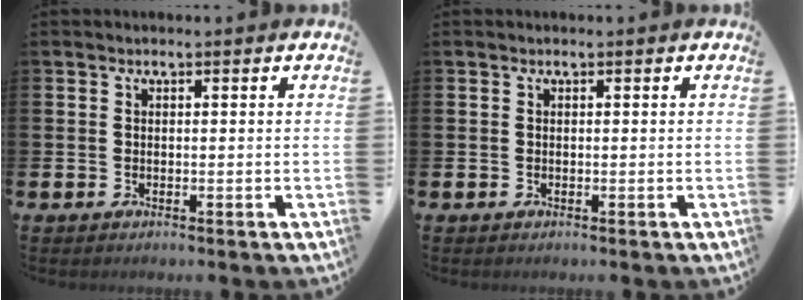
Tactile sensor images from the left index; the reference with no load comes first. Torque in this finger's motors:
{"motor_torque": [0.00, 0.00, 0.04, 0.01]}